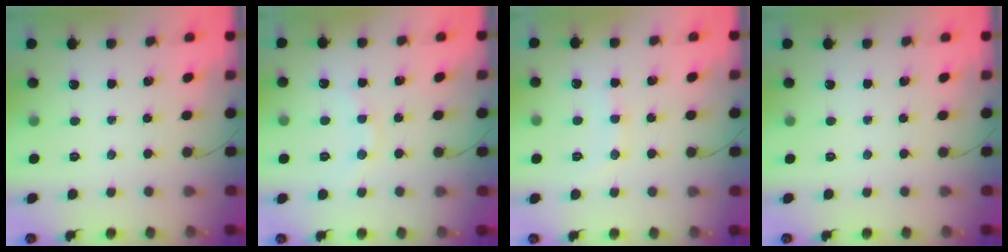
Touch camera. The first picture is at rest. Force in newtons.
{"total": 8.4, "press": 8.3, "slide": 1.3}
{"total": 5.9, "press": 5.7, "slide": 1.3}
{"total": 0.0}